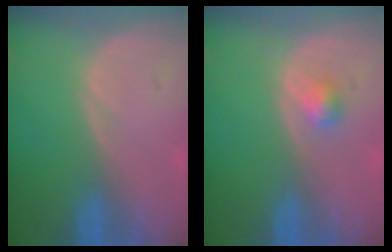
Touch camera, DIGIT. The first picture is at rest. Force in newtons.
{"total": 1.7, "press": 1.7, "slide": 0.2}